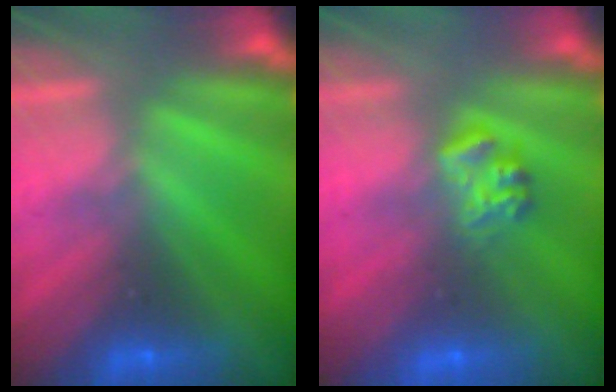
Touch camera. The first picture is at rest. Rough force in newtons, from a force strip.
{"total": 2.3}